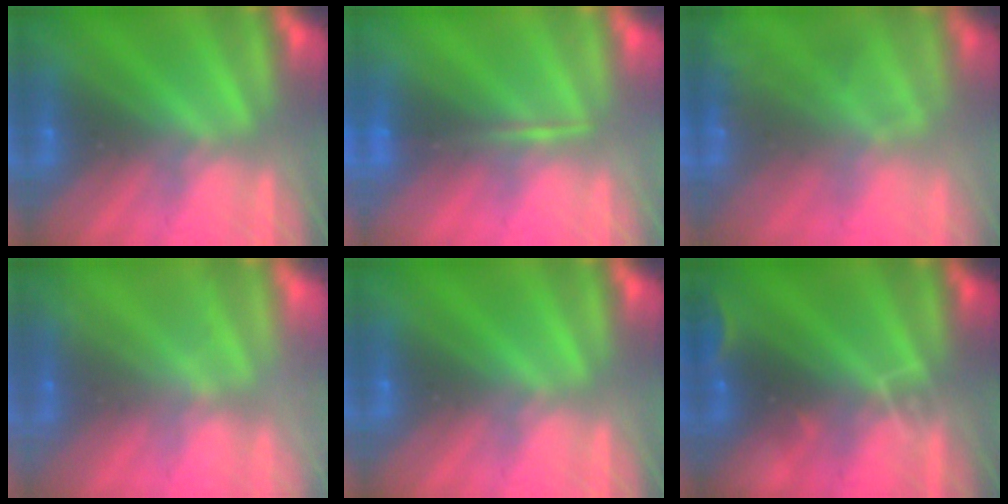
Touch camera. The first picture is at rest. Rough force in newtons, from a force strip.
{"total": 1.3}
{"total": 9.9}
{"total": 2.3}
{"total": 0.0}
{"total": 2.9}